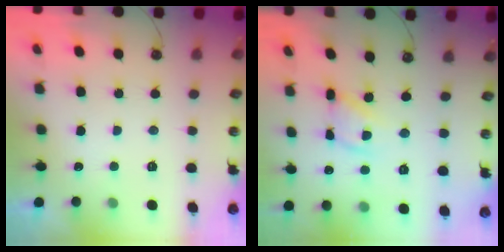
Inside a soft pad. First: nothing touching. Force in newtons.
{"total": 12.9, "press": 12.8, "slide": 1.5}